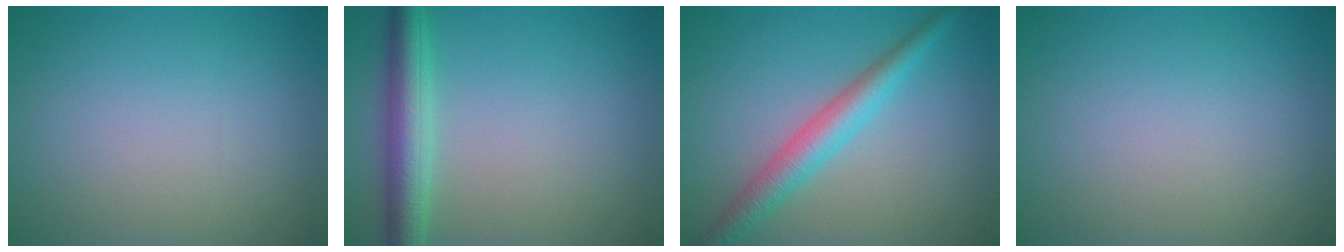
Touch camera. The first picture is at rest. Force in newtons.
{"total": 4.1, "press": 4.1, "slide": 0.1}
{"total": 3.8, "press": 3.8, "slide": 0.1}
{"total": 0.0}